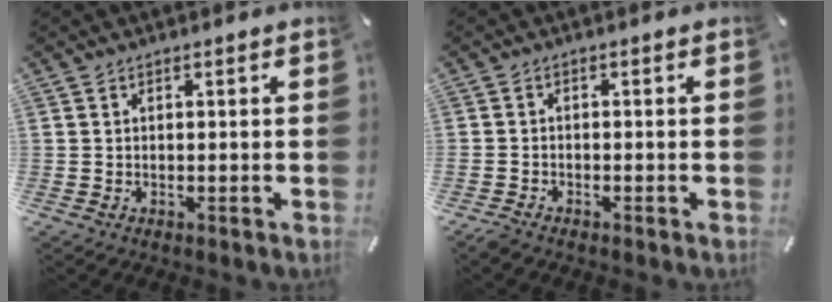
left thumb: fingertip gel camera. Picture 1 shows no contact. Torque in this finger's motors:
{"motor_torque": [-0.55, 0.81, 0.25, 0.15, 0.12]}